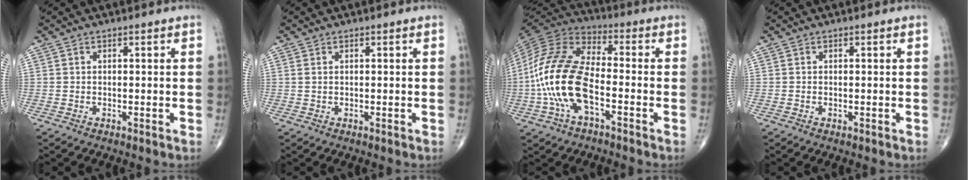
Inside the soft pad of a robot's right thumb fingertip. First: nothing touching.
{"total": 0.5, "force": [0.2, 0.3, 0.4], "torque": [-0.009, 0.005, 0.006]}
{"total": 17.3, "force": [-4.2, 8.3, 14.7], "torque": [-0.307, 0.032, -0.082]}
{"total": 0.0}